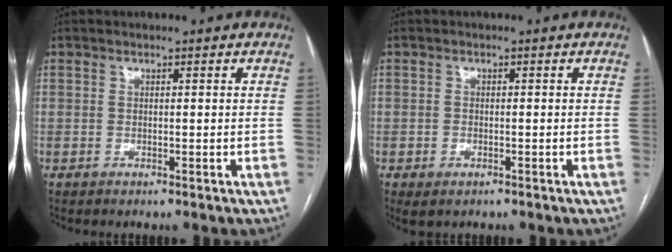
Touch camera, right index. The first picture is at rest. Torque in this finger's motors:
{"motor_torque": [0.16, -0.32, -0.02, -0.03]}